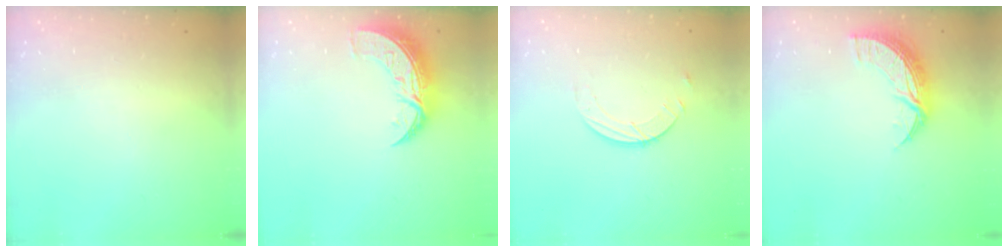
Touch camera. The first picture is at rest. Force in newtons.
{"total": 9.7, "press": 9.7, "slide": 0.8}
{"total": 3.4, "press": 3.4, "slide": 0.3}
{"total": 10.0, "press": 10.0, "slide": 0.5}